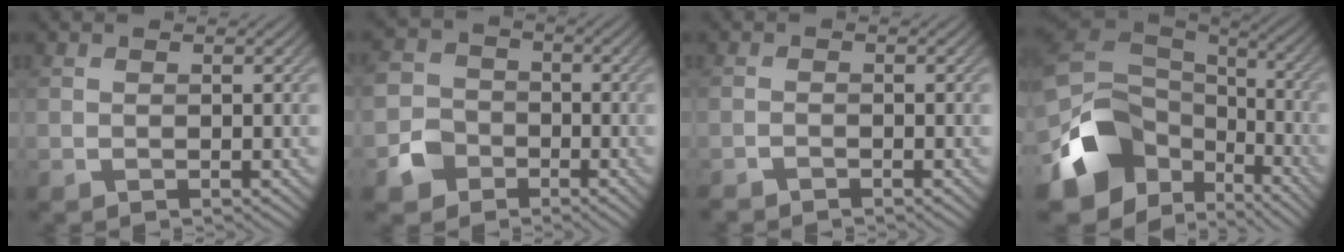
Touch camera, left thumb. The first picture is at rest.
{"total": 5.3, "force": [-2.6, 4.3, 1.8], "torque": [-0.049, 0.001, -0.063]}
{"total": 1.2, "force": [-1.2, -0.1, 0.3], "torque": [-0.007, 0.001, -0.025]}
{"total": 14.3, "force": [-6.3, 9.7, 8.3], "torque": [-0.201, -0.031, -0.108]}